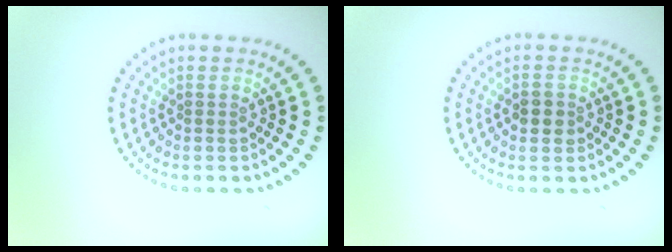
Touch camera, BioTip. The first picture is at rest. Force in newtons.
{"total": 1.6, "press": 1.6, "slide": 0.2}